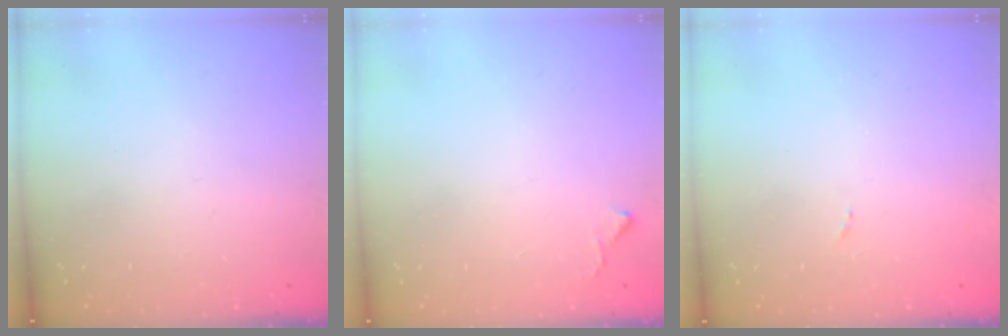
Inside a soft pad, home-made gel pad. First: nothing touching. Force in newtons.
{"total": 5.1, "press": 5.0, "slide": 0.7}
{"total": 4.2, "press": 4.1, "slide": 0.7}